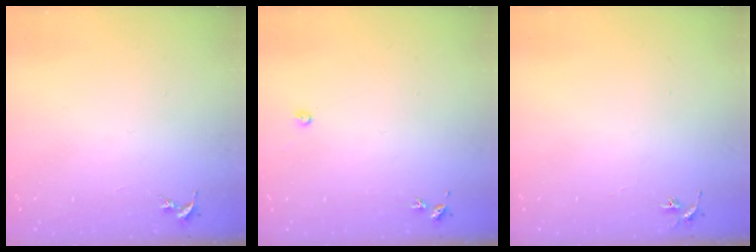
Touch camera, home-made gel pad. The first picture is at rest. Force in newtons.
{"total": 2.4, "press": 2.4, "slide": 0.3}
{"total": 2.9, "press": 2.9, "slide": 0.3}